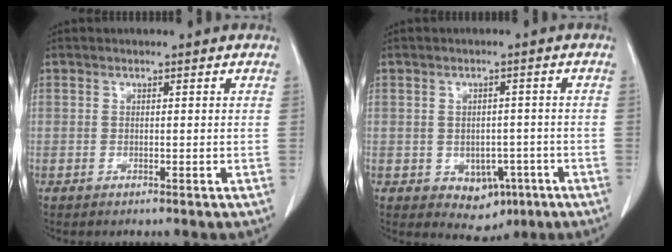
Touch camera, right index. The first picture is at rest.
{"total": 5.4, "force": [-2.1, 4.0, 3.0], "torque": [-0.032, 0.005, -0.018]}